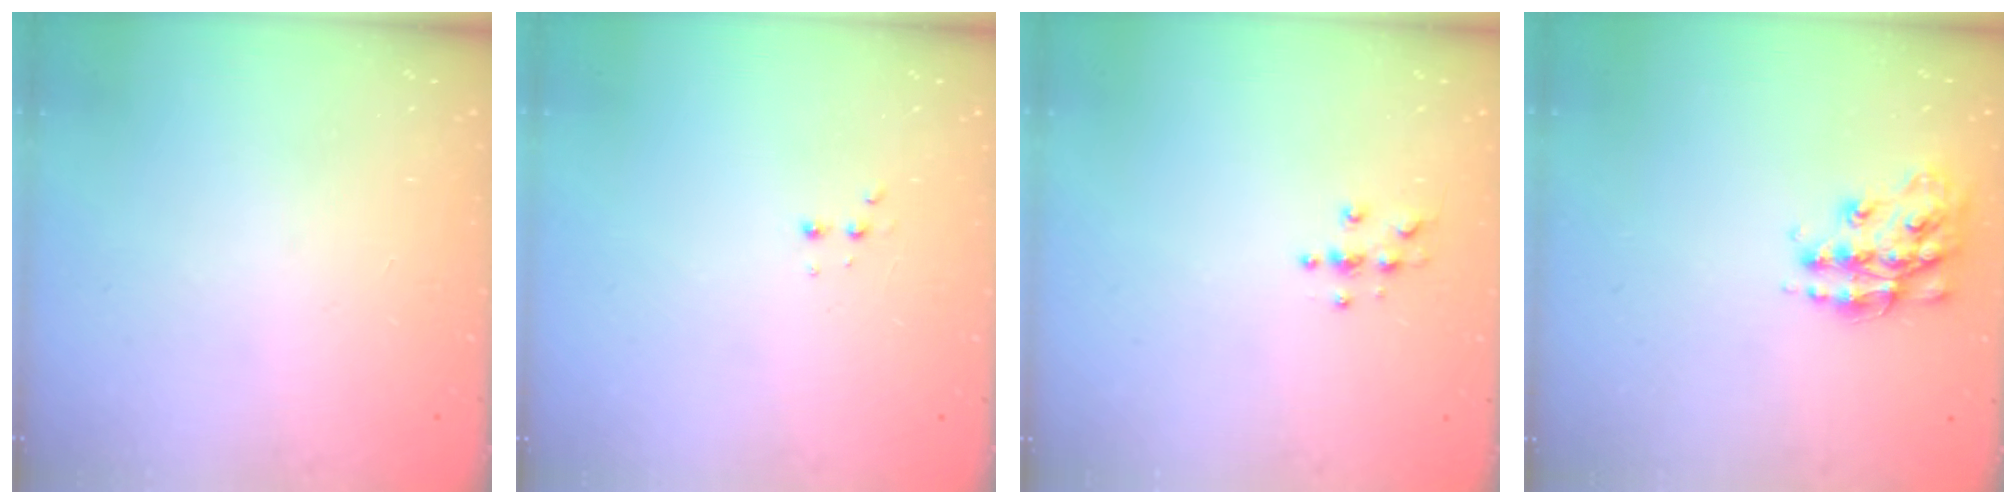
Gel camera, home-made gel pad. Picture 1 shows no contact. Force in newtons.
{"total": 2.9, "press": 2.7, "slide": 1.0}
{"total": 3.8, "press": 3.8, "slide": 0.4}
{"total": 14.2, "press": 14.2, "slide": 0.9}